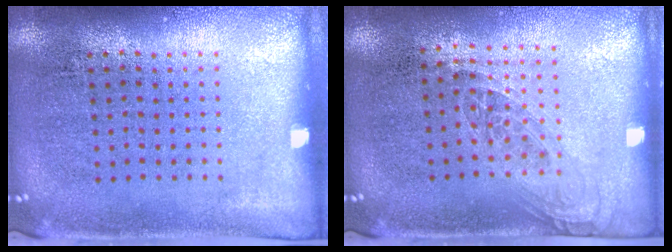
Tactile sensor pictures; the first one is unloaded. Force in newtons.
{"total": 1.2, "press": 0.9, "slide": 0.7}